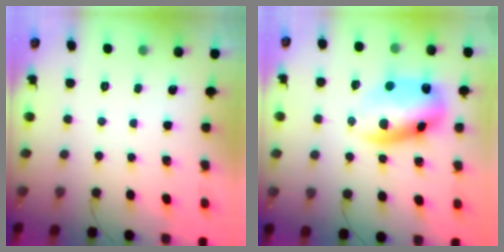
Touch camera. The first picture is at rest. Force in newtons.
{"total": 13.5, "press": 13.1, "slide": 3.3}